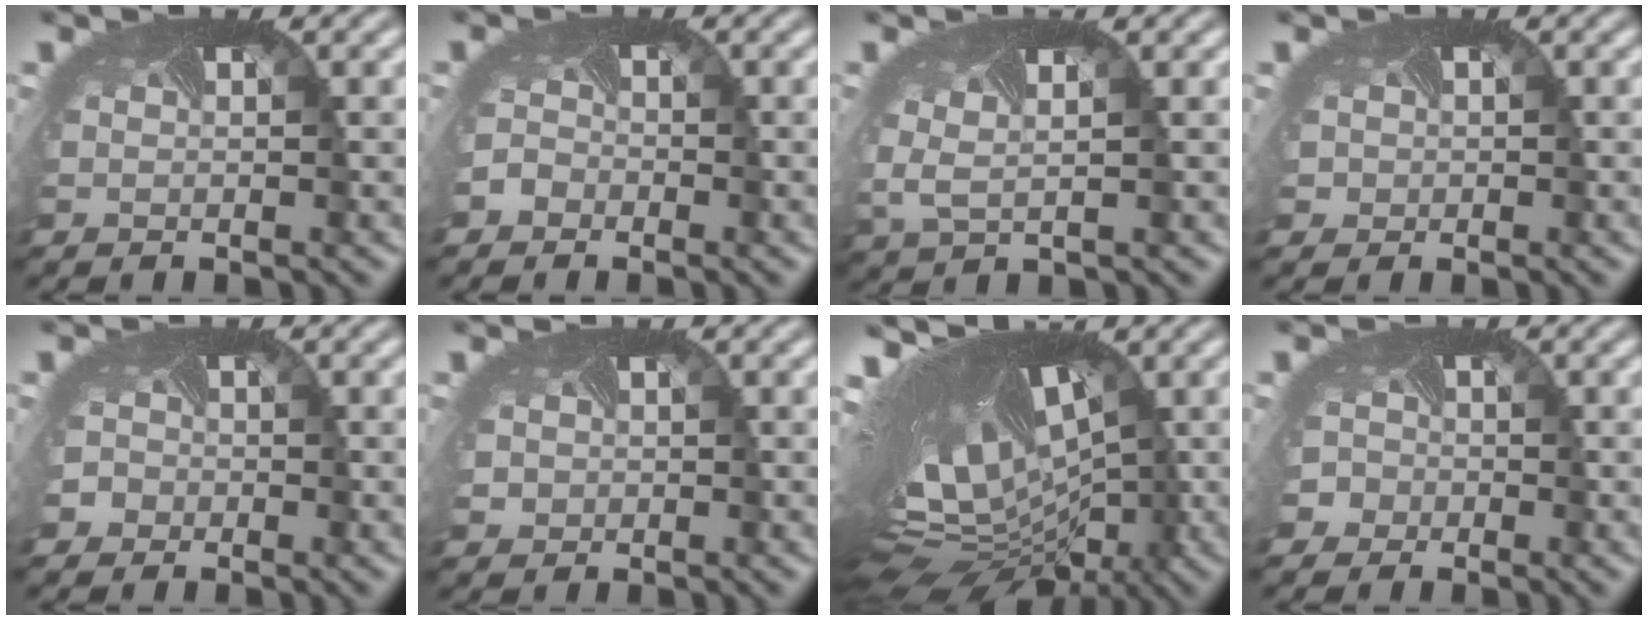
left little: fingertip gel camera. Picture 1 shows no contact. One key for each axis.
{"total": 2.2, "fx": -1.6, "fy": 1.5, "fz": 0.1, "tx": 0.006, "ty": -0.007, "tz": -0.023}
{"total": 2.3, "fx": 0.0, "fy": 1.4, "fz": 1.9, "tx": -0.059, "ty": -0.011, "tz": 0.012}
{"total": 2.0, "fx": 0.3, "fy": 1.9, "fz": 0.6, "tx": -0.017, "ty": 0.004, "tz": 0.000}
{"total": 3.6, "fx": -1.5, "fy": 3.1, "fz": 0.8, "tx": -0.010, "ty": 0.004, "tz": -0.037}
{"total": 1.9, "fx": 0.0, "fy": 1.8, "fz": 0.5, "tx": -0.016, "ty": 0.001, "tz": 0.000}
{"total": 17.3, "fx": 0.3, "fy": 8.6, "fz": 15.1, "tx": -0.248, "ty": 0.022, "tz": 0.030}
{"total": 5.4, "fx": -2.9, "fy": 4.4, "fz": 1.1, "tx": -0.021, "ty": -0.007, "tz": -0.058}